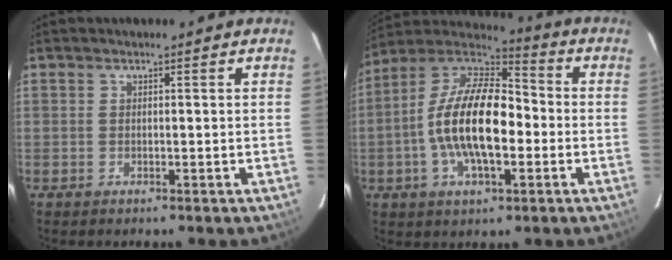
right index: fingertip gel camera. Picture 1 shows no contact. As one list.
[{"total": 17.7, "force": [-2.8, 7.8, 15.6], "torque": [-0.301, 0.004, -0.060]}]